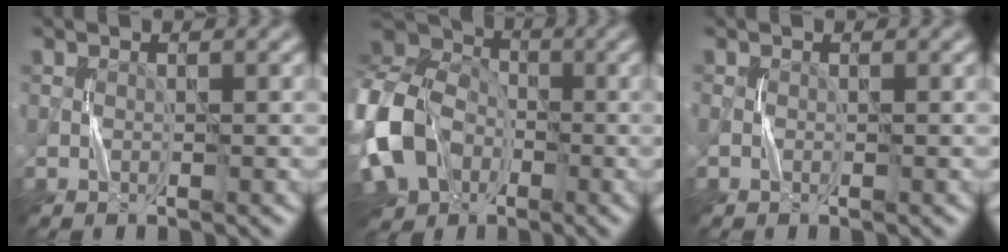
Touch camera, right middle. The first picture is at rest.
{"total": 11.9, "force": [-3.2, 9.4, 6.6], "torque": [-0.148, -0.016, -0.062]}
{"total": 0.0}